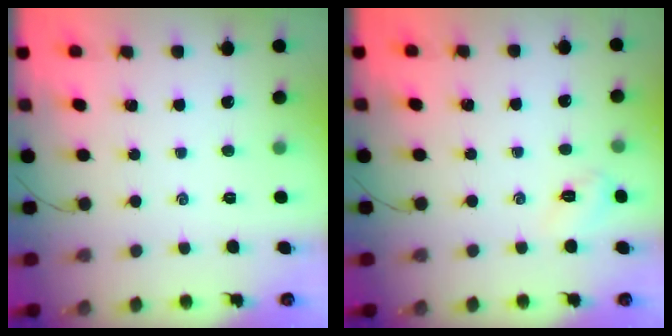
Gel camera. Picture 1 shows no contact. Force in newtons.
{"total": 6.0, "press": 5.8, "slide": 1.6}